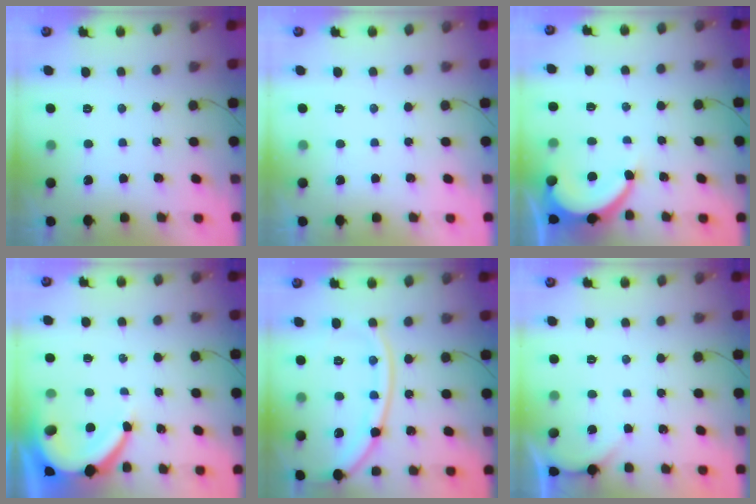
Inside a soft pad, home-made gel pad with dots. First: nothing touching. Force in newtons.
{"total": 0.0}
{"total": 7.5, "press": 7.4, "slide": 1.1}
{"total": 8.5, "press": 8.4, "slide": 1.0}
{"total": 15.4, "press": 15.3, "slide": 1.5}
{"total": 0.0}